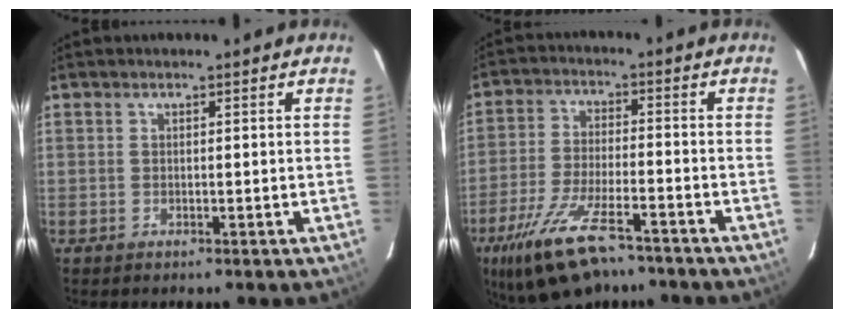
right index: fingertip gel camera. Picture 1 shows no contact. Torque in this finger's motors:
{"motor_torque": [1.32, -0.82, 0.63, 0.14]}